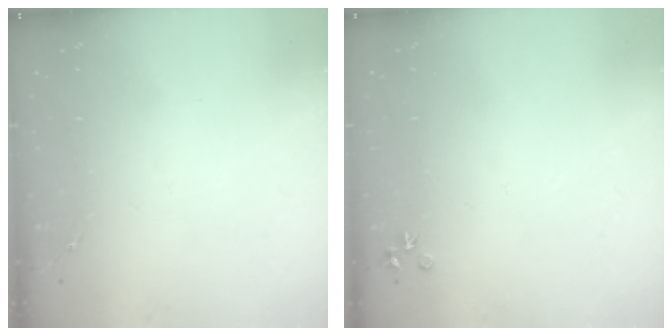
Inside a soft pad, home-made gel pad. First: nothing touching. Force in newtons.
{"total": 4.0, "press": 4.0, "slide": 0.6}